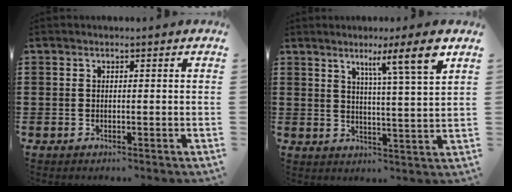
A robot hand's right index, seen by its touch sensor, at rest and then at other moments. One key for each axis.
{"total": 8.0, "fx": 5.0, "fy": -0.4, "fz": 6.3, "tx": -0.104, "ty": -0.022, "tz": 0.074}